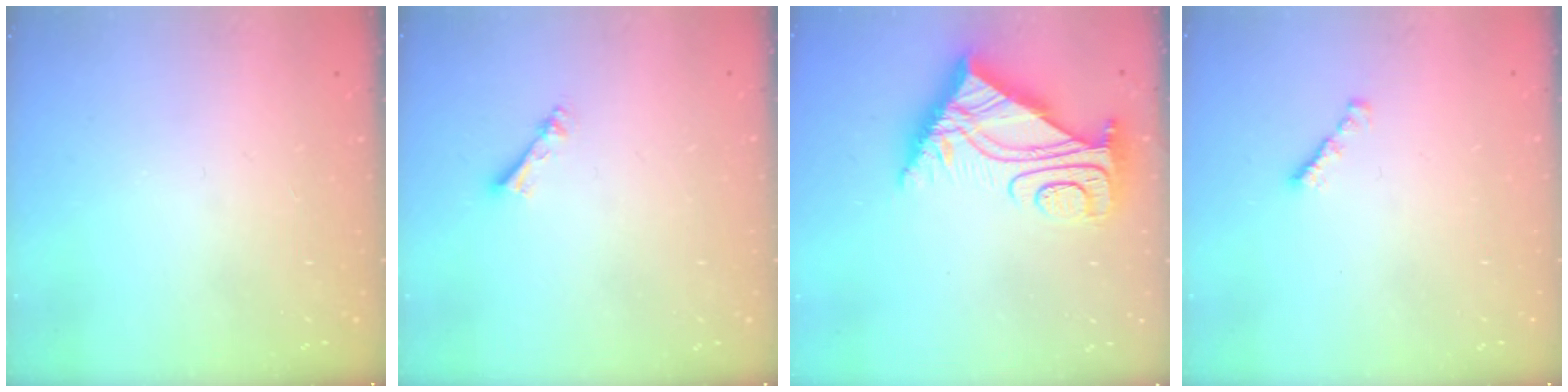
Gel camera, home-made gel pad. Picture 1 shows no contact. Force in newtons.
{"total": 2.4, "press": 2.4, "slide": 0.4}
{"total": 8.9, "press": 8.8, "slide": 0.9}
{"total": 1.0, "press": 0.8, "slide": 0.5}